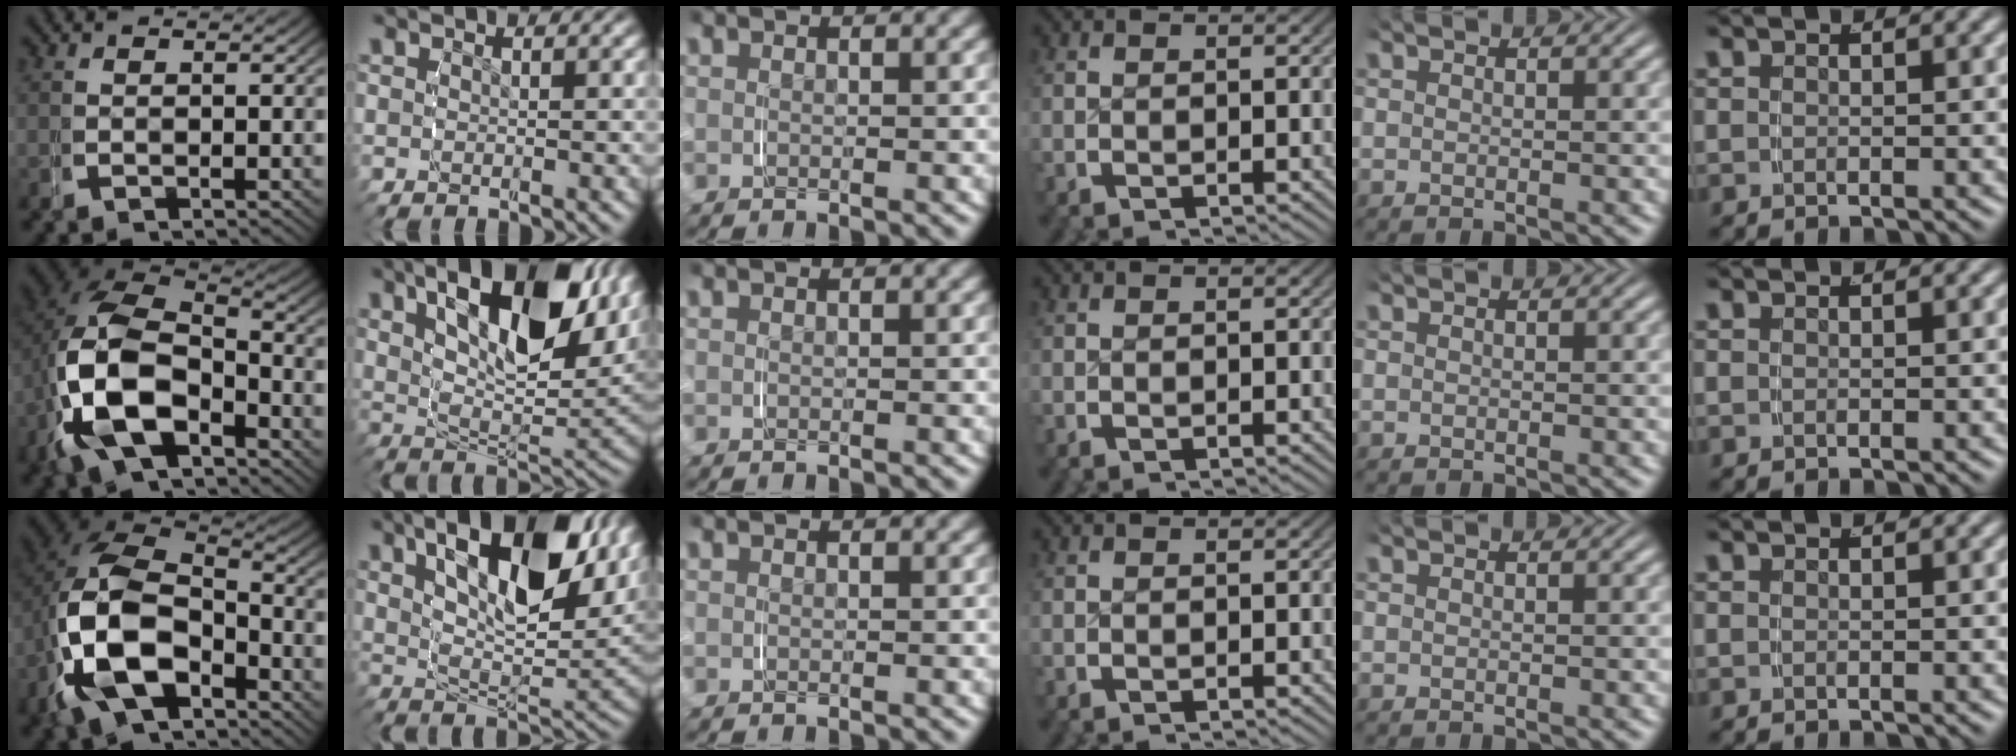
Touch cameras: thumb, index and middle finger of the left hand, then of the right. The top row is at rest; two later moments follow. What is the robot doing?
{"motion": "grasp_and_lifting", "object": "key"}